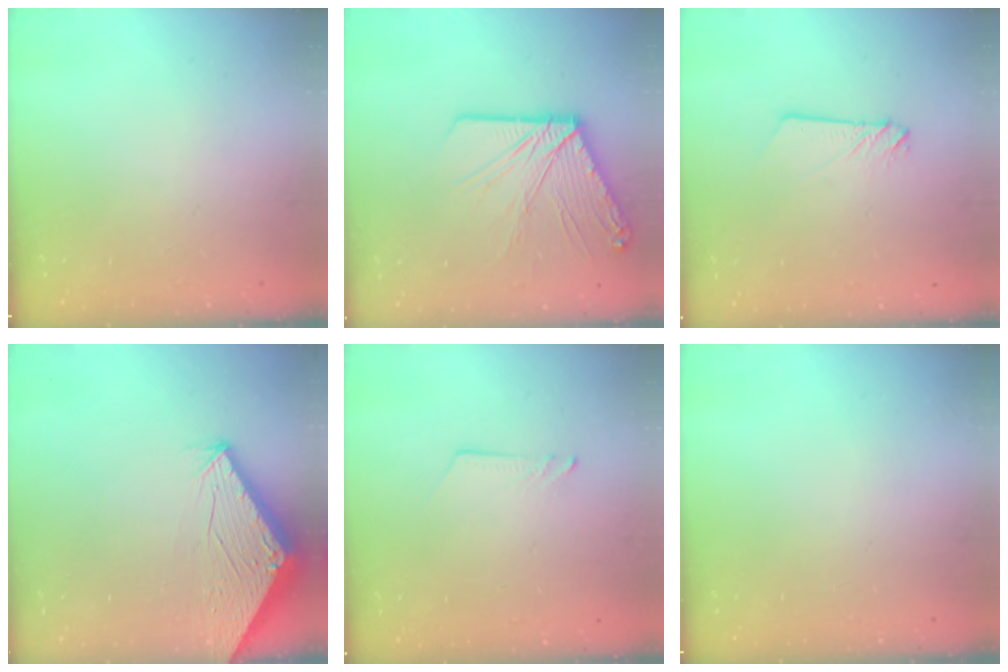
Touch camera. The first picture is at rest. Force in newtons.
{"total": 14.4, "press": 14.3, "slide": 2.1}
{"total": 2.3, "press": 2.3, "slide": 0.3}
{"total": 2.7, "press": 2.7, "slide": 0.1}
{"total": 1.2, "press": 1.2, "slide": 0.1}
{"total": 0.0}